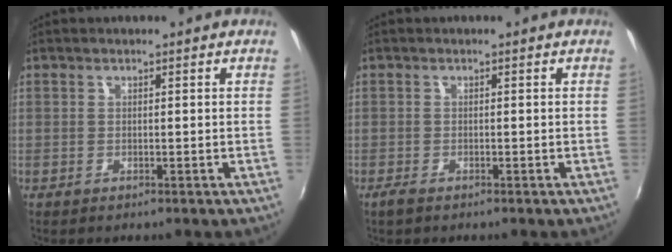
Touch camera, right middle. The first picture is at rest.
{"total": 1.6, "force": [-1.3, 0.3, 1.0], "torque": [-0.021, -0.006, -0.022]}